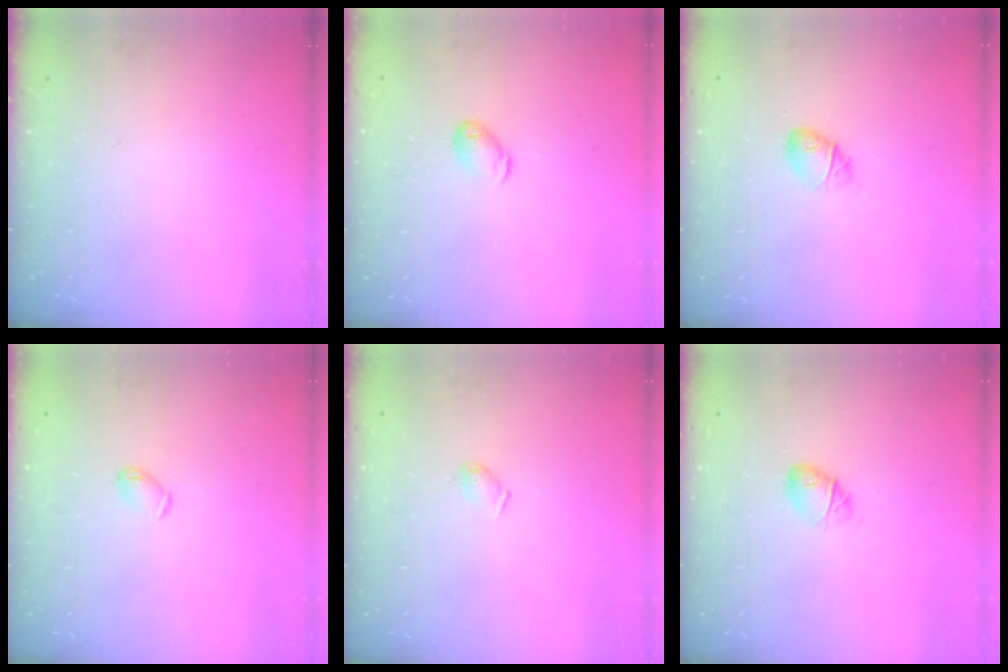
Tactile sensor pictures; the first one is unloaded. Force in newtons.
{"total": 6.2, "press": 6.1, "slide": 1.1}
{"total": 5.6, "press": 5.4, "slide": 1.6}
{"total": 4.5, "press": 4.4, "slide": 1.0}
{"total": 4.2, "press": 4.1, "slide": 0.8}
{"total": 5.6, "press": 5.4, "slide": 1.6}